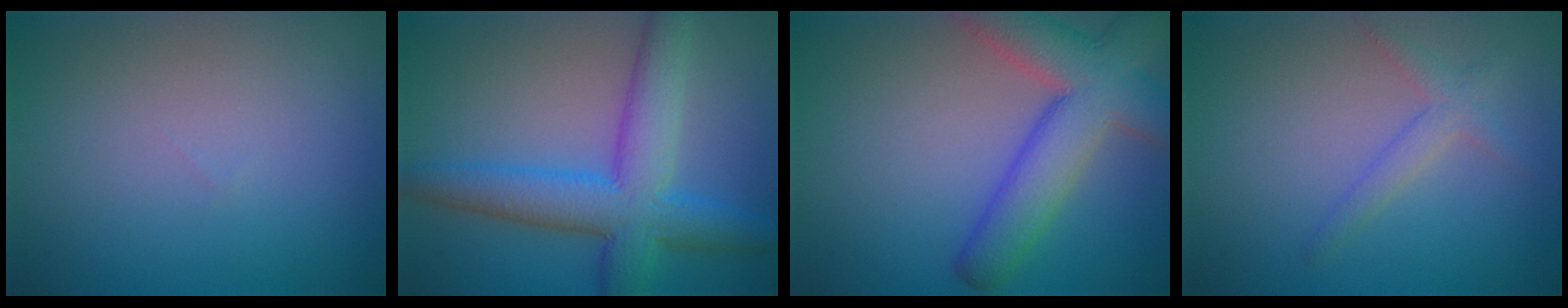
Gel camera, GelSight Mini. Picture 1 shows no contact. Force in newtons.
{"total": 7.7, "press": 7.7, "slide": 0.2}
{"total": 8.1, "press": 8.1, "slide": 0.7}
{"total": 2.0, "press": 2.0, "slide": 0.2}